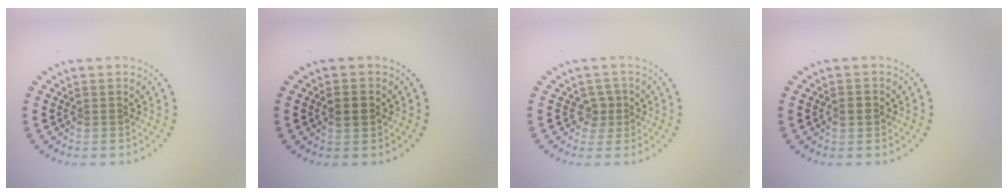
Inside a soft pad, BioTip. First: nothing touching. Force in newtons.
{"total": 1.7, "press": 1.7, "slide": 0.2}
{"total": 1.7, "press": 1.3, "slide": 1.1}
{"total": 1.2, "press": 1.2, "slide": 0.2}